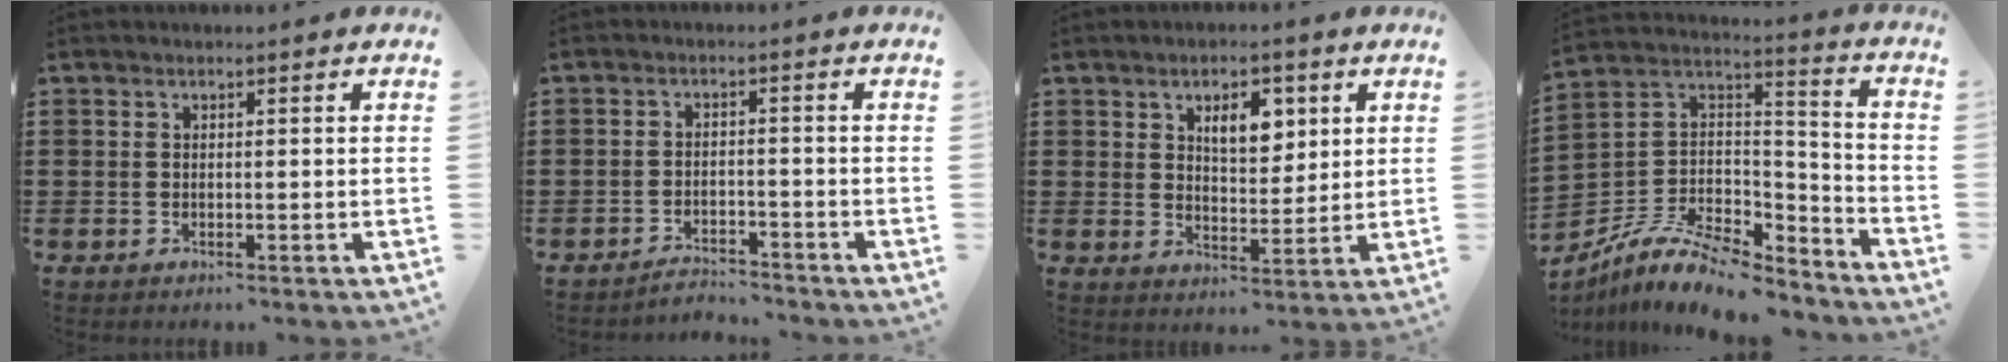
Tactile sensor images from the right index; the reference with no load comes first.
{"total": 2.8, "force": [-2.8, 0.2, -0.1], "torque": [-0.006, 0.002, -0.060]}
{"total": 5.8, "force": [2.7, 3.1, 4.1], "torque": [-0.066, 0.003, 0.040]}
{"total": 10.5, "force": [-8.5, 3.7, 5.1], "torque": [-0.109, 0.018, -0.166]}